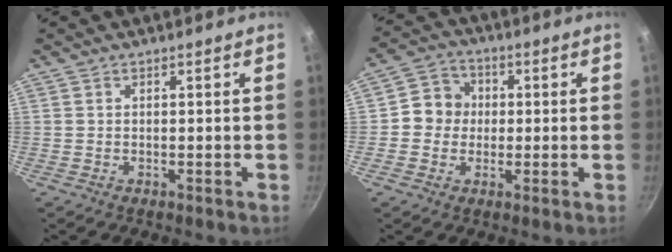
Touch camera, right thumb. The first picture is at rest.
{"total": 7.0, "force": [0.1, 6.5, 2.5], "torque": [-0.004, 0.016, -0.016]}